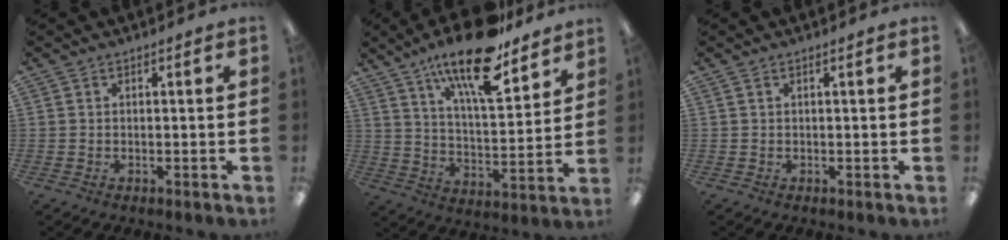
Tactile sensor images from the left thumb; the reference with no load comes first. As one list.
[{"total": 18.9, "force": [13.7, 5.7, 11.6], "torque": [-0.196, -0.078, 0.226]}, {"total": 0.6, "force": [0.2, 0.0, 0.6], "torque": [-0.010, 0.000, 0.003]}]